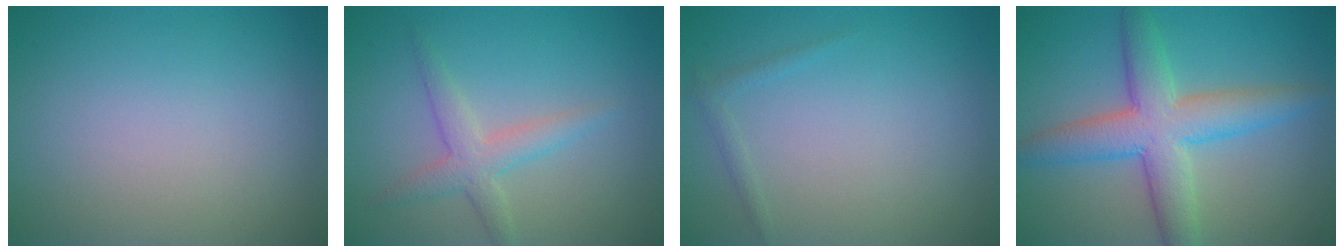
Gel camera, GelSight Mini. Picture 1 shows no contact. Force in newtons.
{"total": 2.7, "press": 2.7, "slide": 0.0}
{"total": 0.8, "press": 0.8, "slide": 0.1}
{"total": 6.6, "press": 6.6, "slide": 0.3}